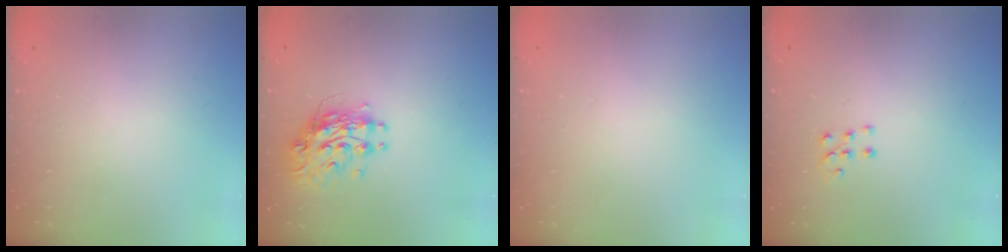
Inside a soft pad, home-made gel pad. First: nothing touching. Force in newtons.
{"total": 10.7, "press": 10.7, "slide": 0.9}
{"total": 0.0}
{"total": 5.6, "press": 5.6, "slide": 0.5}